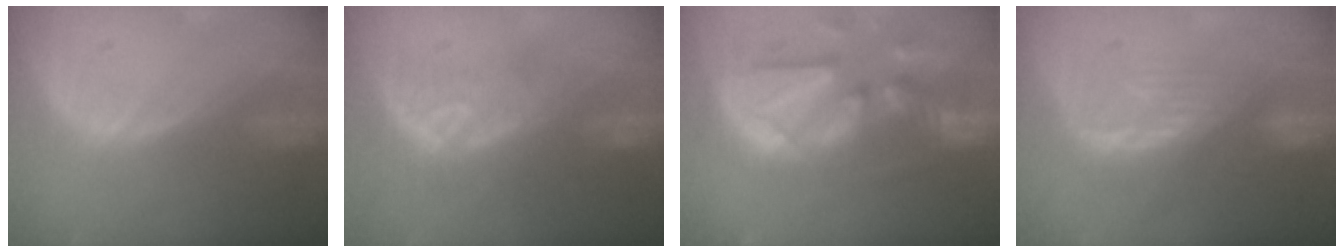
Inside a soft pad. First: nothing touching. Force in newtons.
{"total": 8.2, "press": 7.5, "slide": 3.4}
{"total": 13.3, "press": 11.4, "slide": 6.8}
{"total": 7.9, "press": 7.1, "slide": 3.5}